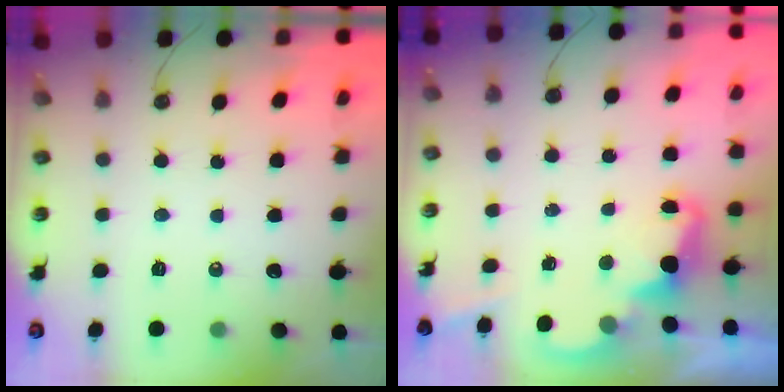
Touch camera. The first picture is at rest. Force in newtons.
{"total": 2.4, "press": 2.3, "slide": 0.6}